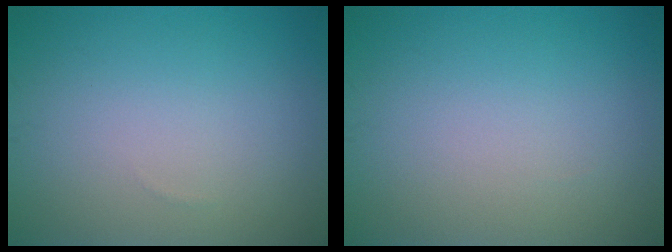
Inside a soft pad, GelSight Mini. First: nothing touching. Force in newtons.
{"total": 0.0}